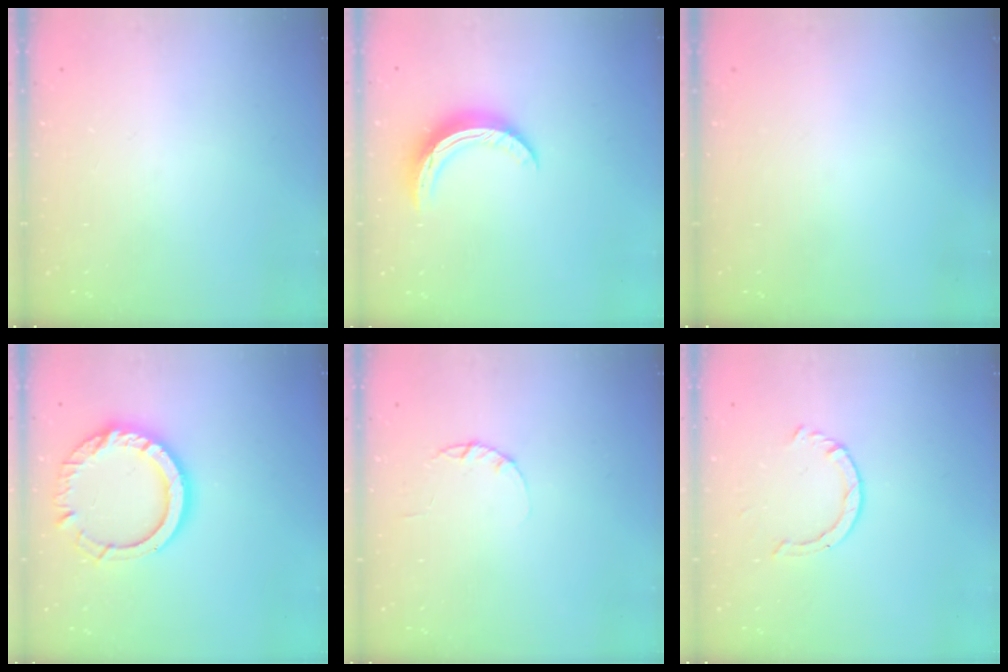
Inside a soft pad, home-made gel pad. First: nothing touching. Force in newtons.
{"total": 10.7, "press": 10.7, "slide": 0.2}
{"total": 0.0}
{"total": 15.6, "press": 15.5, "slide": 1.4}
{"total": 2.2, "press": 2.2, "slide": 0.4}
{"total": 2.3, "press": 2.3, "slide": 0.2}